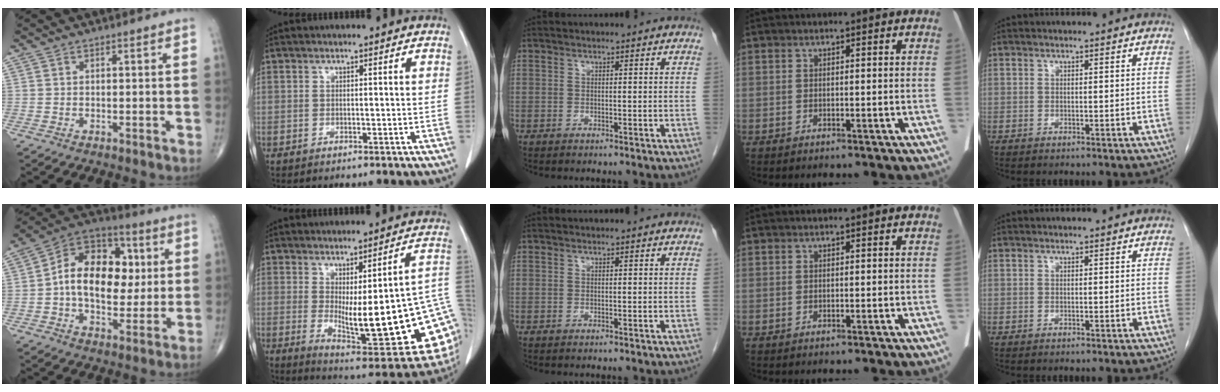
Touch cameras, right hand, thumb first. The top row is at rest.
{"thumb": {"total": 17.9, "force": [1.2, 11.8, 13.4], "torque": [-0.174, 0.023, 0.011]}, "index": {"total": 23.5, "force": [-2.6, 5.3, 22.7], "torque": [-0.224, -0.007, -0.008]}}